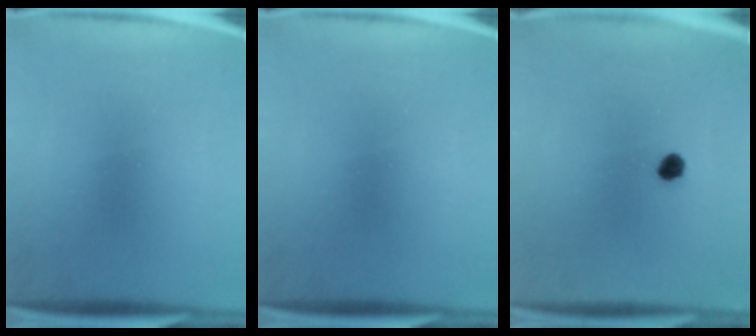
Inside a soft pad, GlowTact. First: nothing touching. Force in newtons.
{"total": 0.0}
{"total": 2.2}